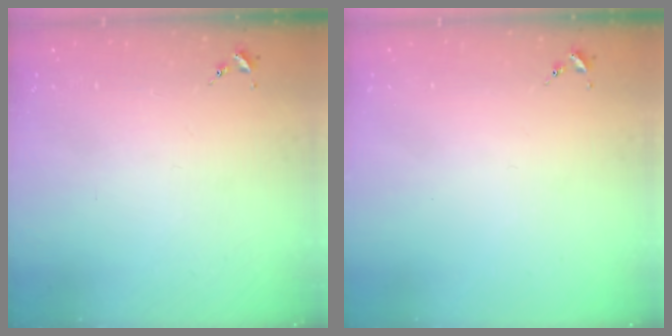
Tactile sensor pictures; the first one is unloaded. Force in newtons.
{"total": 0.0}